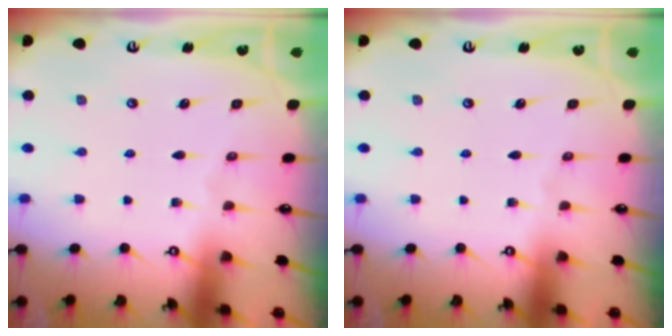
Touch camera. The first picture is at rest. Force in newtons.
{"total": 0.0}